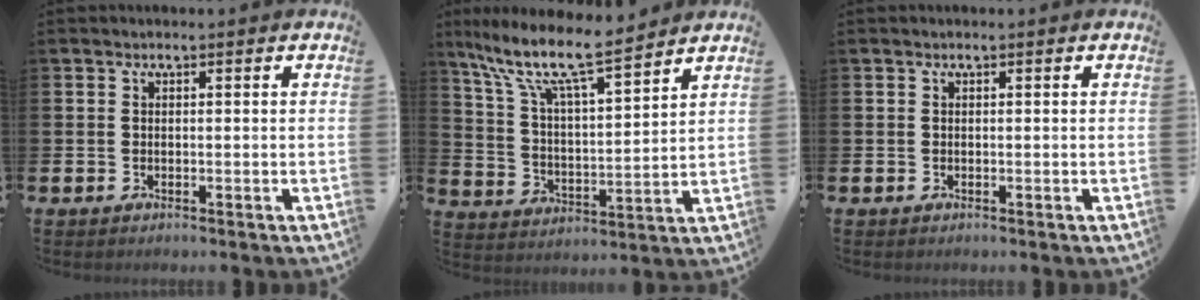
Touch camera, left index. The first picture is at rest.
{"total": 10.6, "force": [9.0, 1.7, 5.4], "torque": [-0.130, -0.056, 0.150]}
{"total": 0.0}